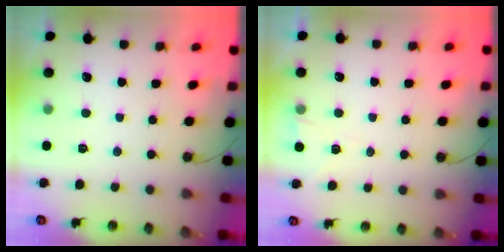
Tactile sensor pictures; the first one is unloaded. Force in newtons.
{"total": 2.7, "press": 2.1, "slide": 1.6}